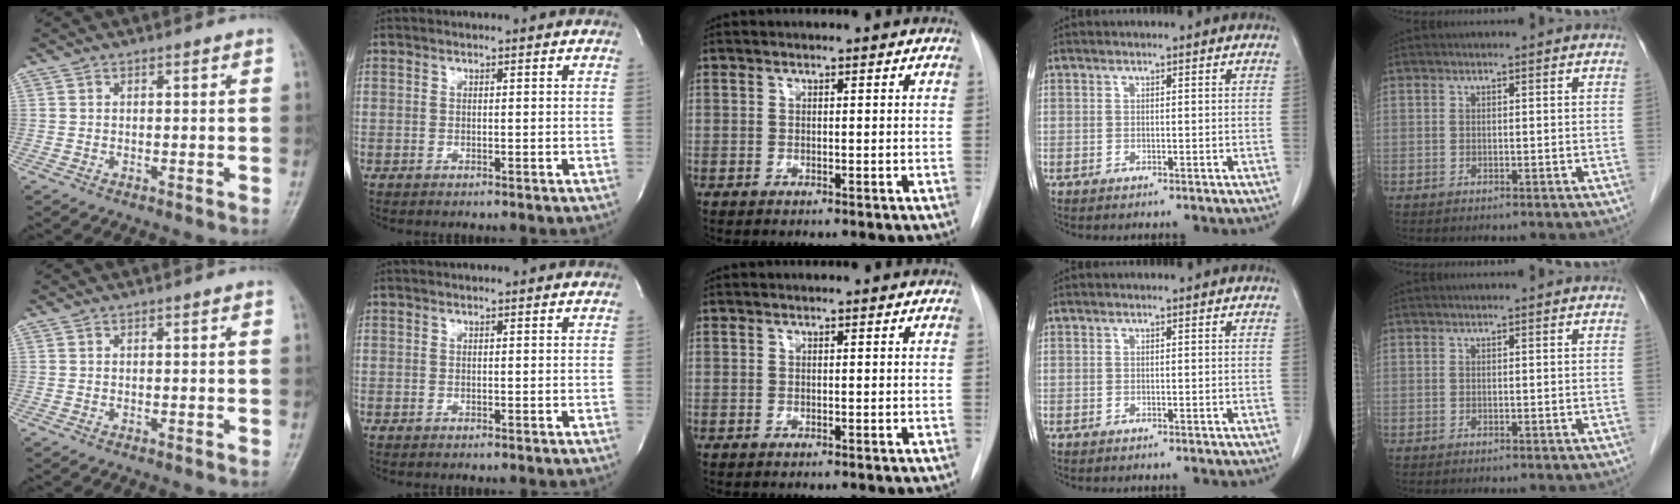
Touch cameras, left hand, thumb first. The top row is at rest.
{}